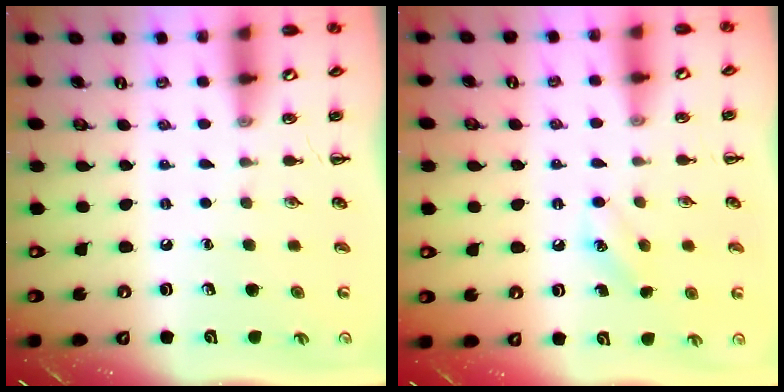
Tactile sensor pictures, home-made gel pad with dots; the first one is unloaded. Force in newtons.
{"total": 7.0, "press": 6.8, "slide": 1.8}